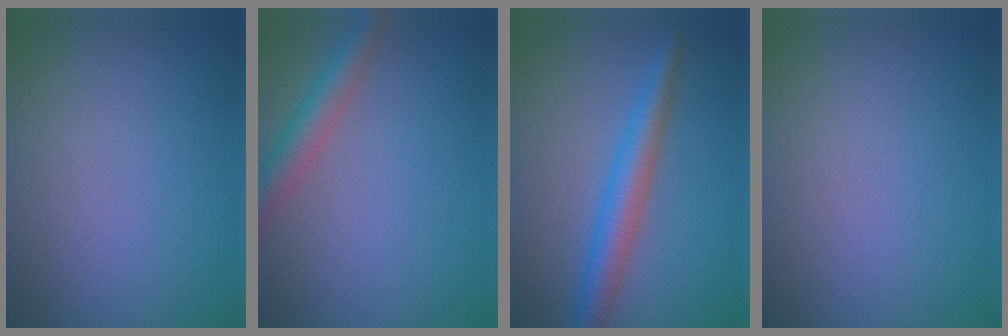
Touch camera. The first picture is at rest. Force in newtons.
{"total": 4.2, "press": 4.2, "slide": 0.1}
{"total": 4.3, "press": 4.3, "slide": 0.2}
{"total": 0.0}